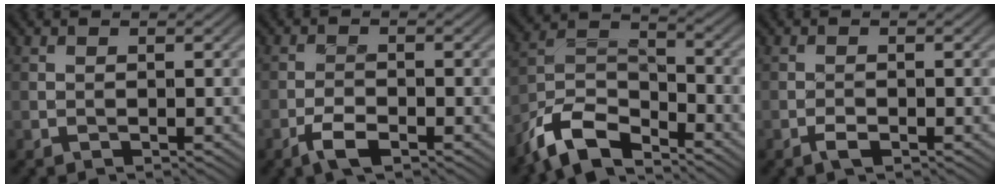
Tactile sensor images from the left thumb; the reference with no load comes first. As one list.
[{"total": 3.3, "force": [-2.0, 1.2, 2.3], "torque": [-0.048, -0.001, -0.045]}, {"total": 10.0, "force": [-7.8, 3.6, 5.1], "torque": [-0.102, -0.002, -0.169]}, {"total": 1.4, "force": [-0.8, 0.5, 0.9], "torque": [-0.018, 0.000, -0.019]}]